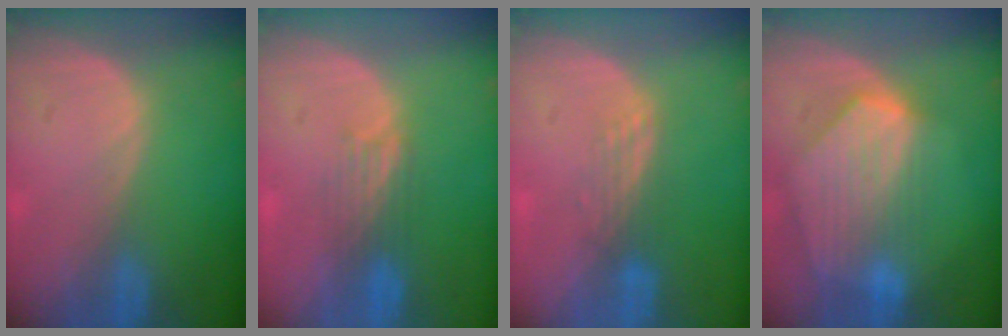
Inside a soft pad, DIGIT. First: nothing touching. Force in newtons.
{"total": 3.8, "press": 3.1, "slide": 2.1}
{"total": 3.0, "press": 2.5, "slide": 1.7}
{"total": 9.2, "press": 8.0, "slide": 4.5}